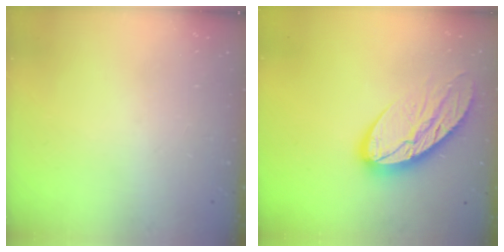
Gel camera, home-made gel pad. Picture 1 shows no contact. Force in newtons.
{"total": 12.8, "press": 12.8, "slide": 1.0}